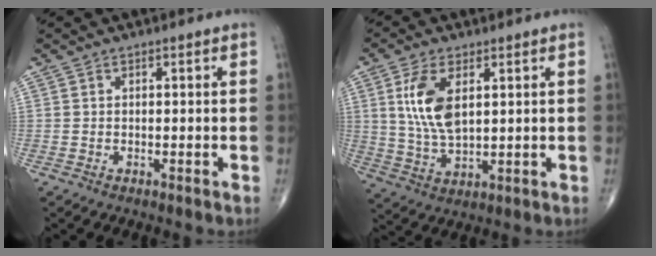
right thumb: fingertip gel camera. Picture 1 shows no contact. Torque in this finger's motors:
{"motor_torque": [0.13, 2.06, 1.28, 0.65, 0.12]}